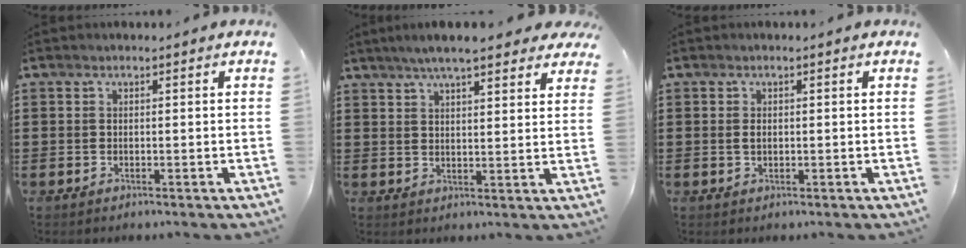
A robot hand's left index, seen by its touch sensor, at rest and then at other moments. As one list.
[{"total": 6.1, "force": [5.2, 0.8, 3.2], "torque": [-0.077, -0.006, 0.093]}, {"total": 1.1, "force": [0.0, 0.6, 0.9], "torque": [-0.020, 0.002, -0.001]}]